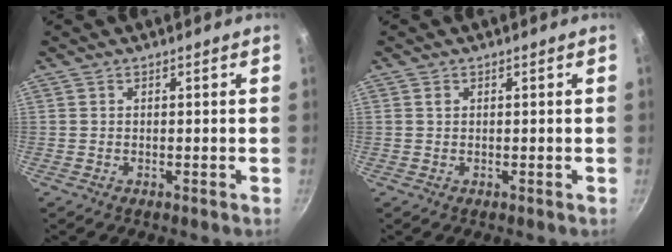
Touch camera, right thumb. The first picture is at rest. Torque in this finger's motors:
{"motor_torque": [0.14, 0.12, 0.45, -0.05, 0.03]}